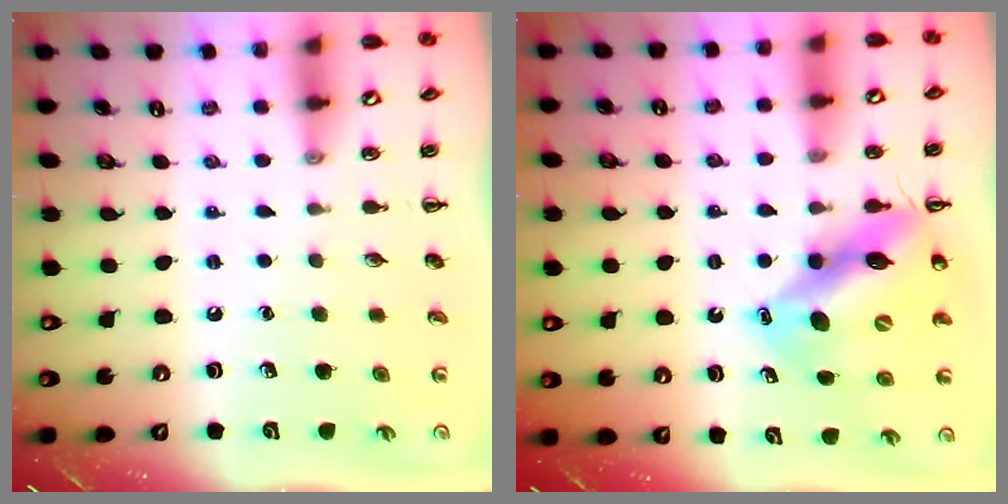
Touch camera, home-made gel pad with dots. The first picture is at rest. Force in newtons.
{"total": 13.4, "press": 12.8, "slide": 3.8}